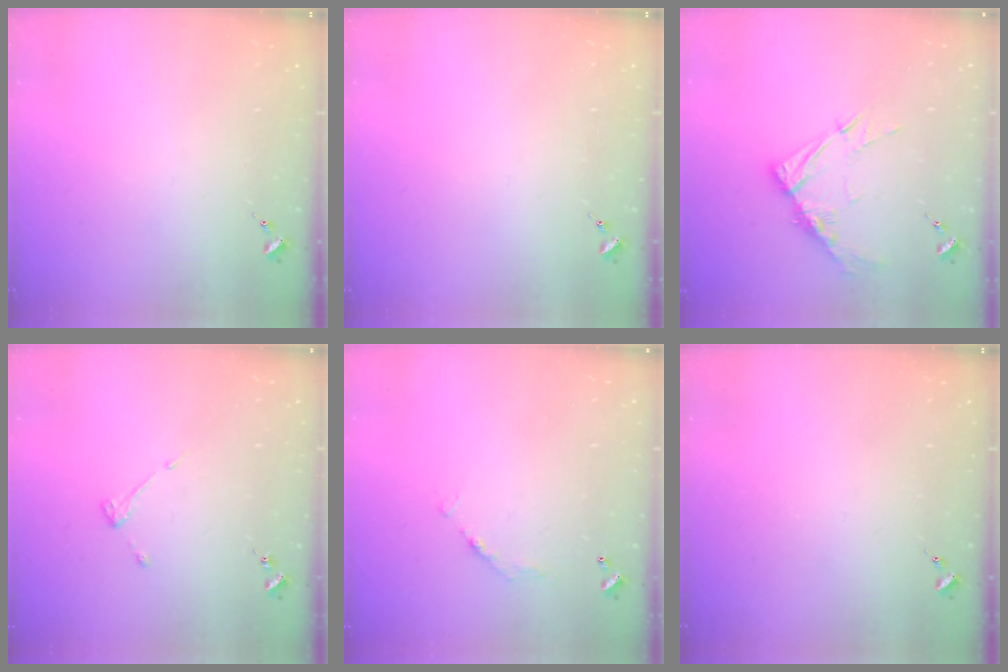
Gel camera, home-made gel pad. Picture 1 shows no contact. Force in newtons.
{"total": 0.0}
{"total": 11.3, "press": 11.2, "slide": 1.1}
{"total": 3.0, "press": 3.0, "slide": 0.6}
{"total": 6.8, "press": 6.8, "slide": 0.5}
{"total": 0.0}